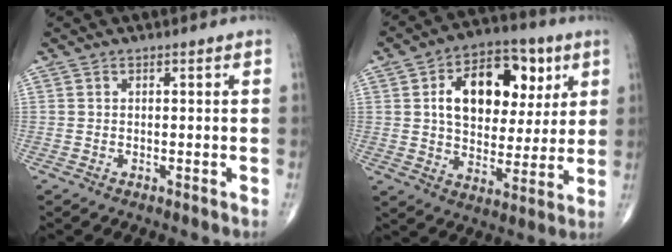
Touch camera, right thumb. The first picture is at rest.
{"total": 18.4, "force": [5.6, 11.7, 13.1], "torque": [-0.160, -0.001, 0.088]}